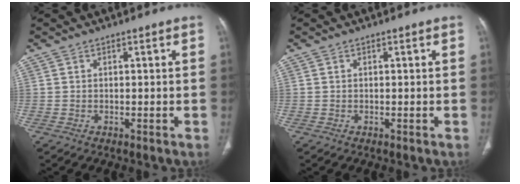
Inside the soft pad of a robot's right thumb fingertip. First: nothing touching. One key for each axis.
{"total": 0.0}